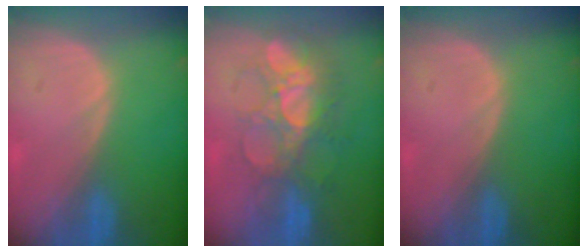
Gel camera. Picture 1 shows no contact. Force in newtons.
{"total": 8.4, "press": 8.1, "slide": 2.2}
{"total": 0.0}